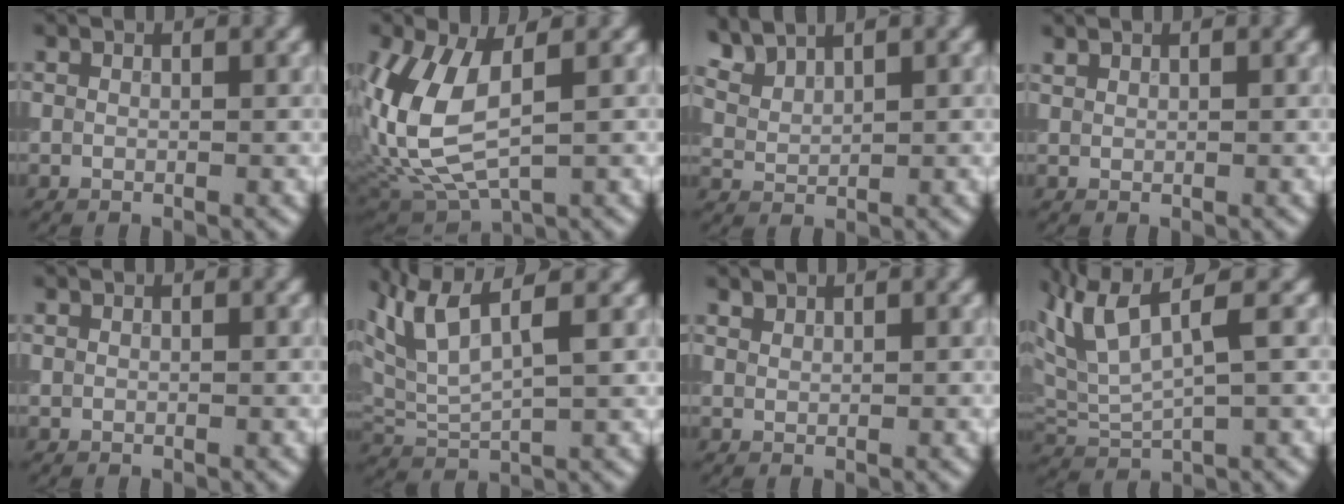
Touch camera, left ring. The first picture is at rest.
{"total": 9.4, "force": [0.9, 5.0, 7.9], "torque": [-0.201, -0.012, 0.025]}
{"total": 2.9, "force": [2.6, 0.8, 1.0], "torque": [-0.030, 0.006, 0.060]}
{"total": 0.5, "force": [0.5, 0.1, 0.1], "torque": [-0.001, 0.001, 0.014]}
{"total": 0.0}
{"total": 6.6, "force": [4.0, 1.8, 4.9], "torque": [-0.112, 0.014, 0.078]}
{"total": 0.7, "force": [0.7, 0.2, 0.1], "torque": [-0.004, 0.001, 0.018]}
{"total": 5.6, "force": [2.9, 1.4, 4.6], "torque": [-0.107, 0.007, 0.059]}